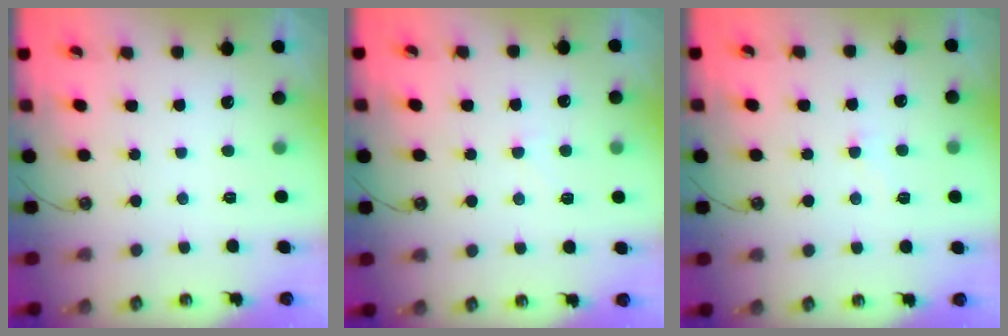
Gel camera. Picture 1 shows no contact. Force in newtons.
{"total": 2.9, "press": 2.7, "slide": 1.1}
{"total": 2.4, "press": 2.4, "slide": 0.6}